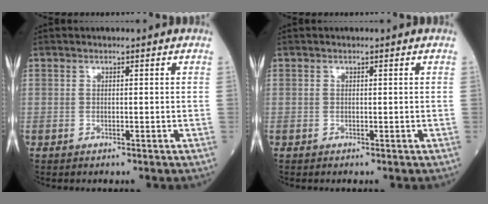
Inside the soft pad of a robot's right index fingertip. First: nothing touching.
{"total": 0.0}